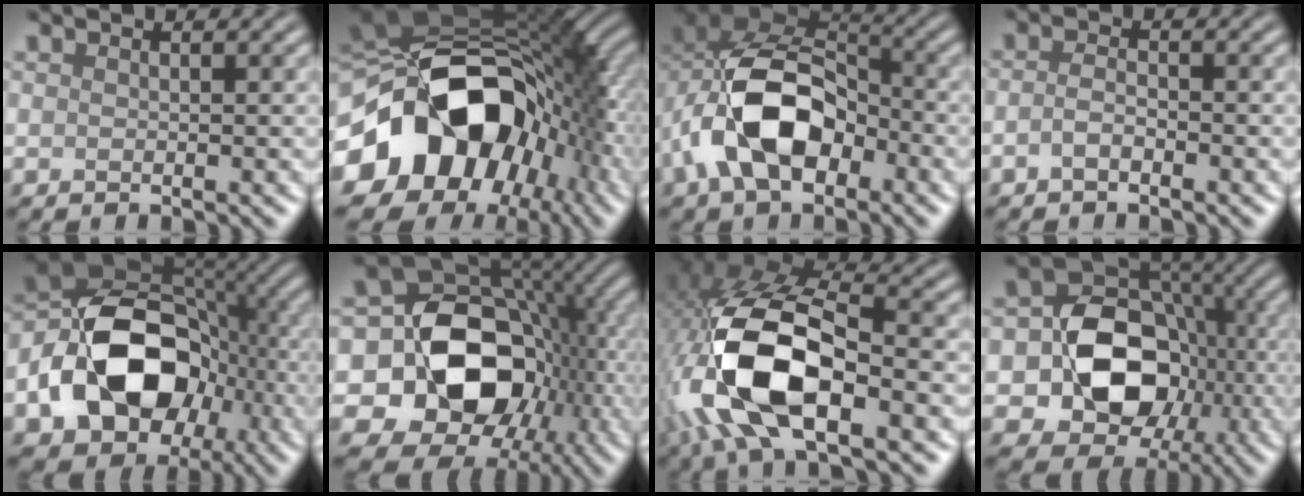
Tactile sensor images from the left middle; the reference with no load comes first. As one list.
[{"total": 17.3, "force": [-3.6, 12.5, 11.4], "torque": [-0.192, -0.015, -0.058]}, {"total": 10.7, "force": [-2.8, 6.6, 7.9], "torque": [-0.152, 0.011, -0.053]}, {"total": 1.2, "force": [-0.7, 0.4, 0.9], "torque": [-0.024, 0.006, -0.018]}, {"total": 13.8, "force": [-3.9, 9.9, 8.8], "torque": [-0.157, -0.003, -0.070]}, {"total": 15.4, "force": [-1.4, 12.2, 9.4], "torque": [-0.152, -0.017, -0.009]}, {"total": 14.8, "force": [-3.9, 7.5, 12.2], "torque": [-0.282, -0.017, -0.060]}, {"total": 11.9, "force": [-1.3, 9.6, 6.9], "torque": [-0.089, -0.009, -0.025]}]